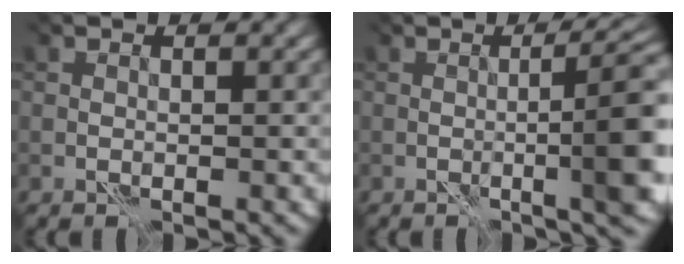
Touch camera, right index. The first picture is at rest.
{"total": 7.1, "force": [-0.6, 1.0, 7.0], "torque": [-0.080, 0.012, -0.005]}